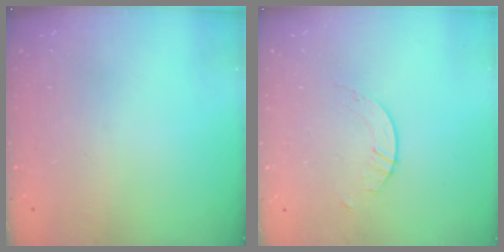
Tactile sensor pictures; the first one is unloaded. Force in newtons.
{"total": 2.1, "press": 2.1, "slide": 0.1}